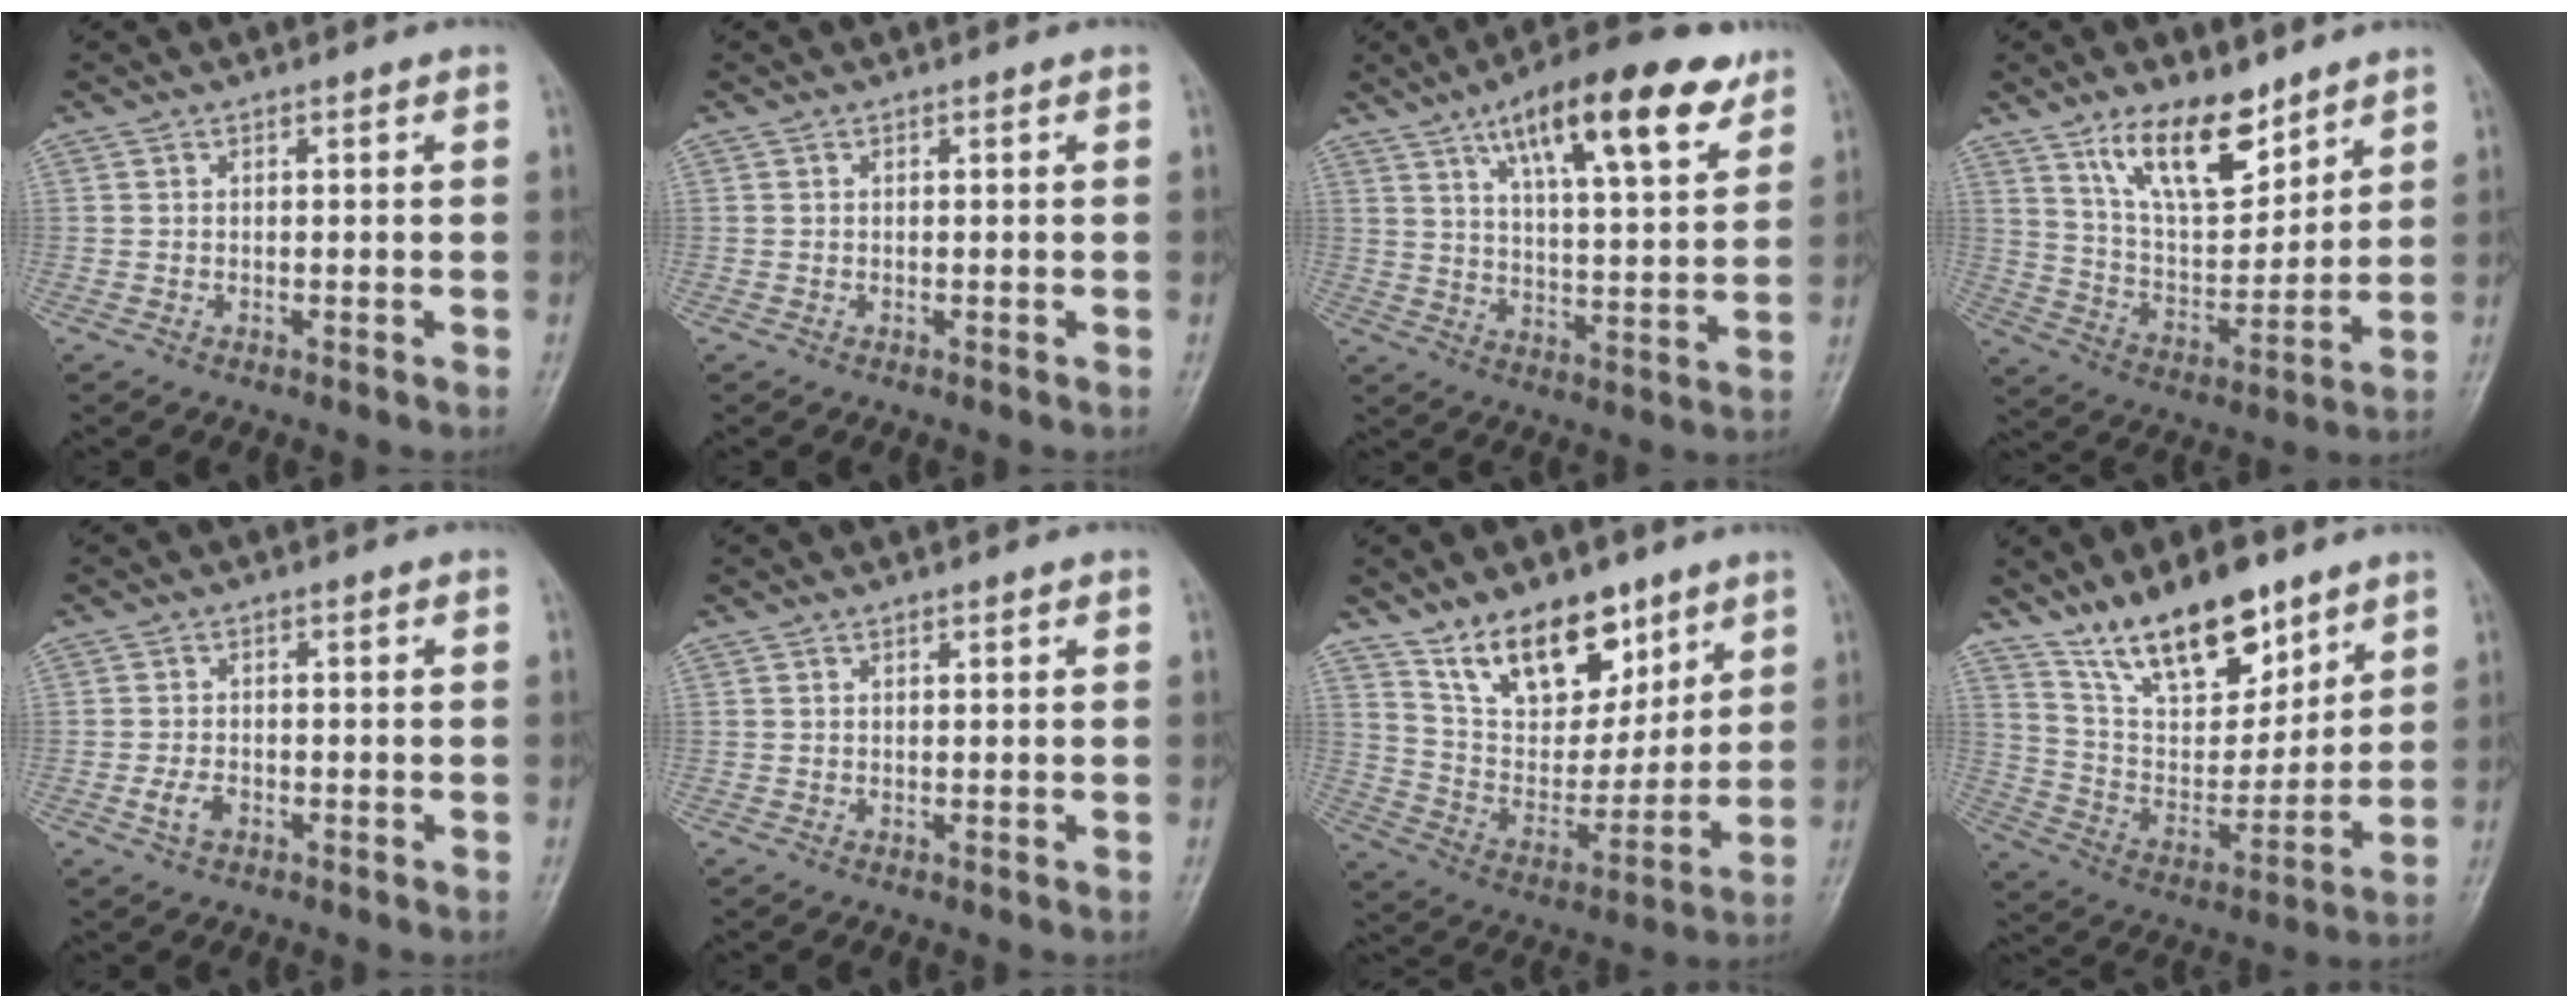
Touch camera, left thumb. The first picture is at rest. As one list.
[{"total": 0.0}, {"total": 18.8, "force": [10.7, 5.7, 14.4], "torque": [-0.193, -0.034, 0.168]}, {"total": 14.5, "force": [9.7, 6.1, 9.0], "torque": [-0.117, -0.065, 0.182]}, {"total": 2.9, "force": [-1.2, 1.7, 1.9], "torque": [-0.039, 0.007, -0.022]}, {"total": 0.5, "force": [0.3, 0.2, 0.3], "torque": [-0.005, -0.002, 0.005]}, {"total": 17.1, "force": [11.0, 9.3, 9.2], "torque": [-0.093, -0.064, 0.204]}, {"total": 17.9, "force": [12.6, 7.5, 10.2], "torque": [-0.120, -0.072, 0.232]}]